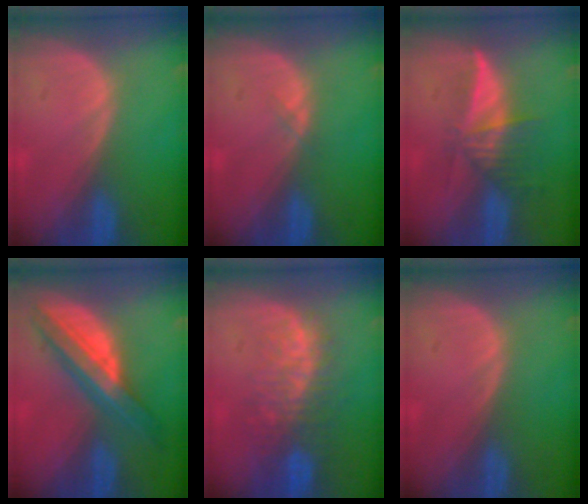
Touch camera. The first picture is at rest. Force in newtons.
{"total": 0.6, "press": 0.5, "slide": 0.2}
{"total": 6.1, "press": 5.5, "slide": 2.5}
{"total": 8.1, "press": 8.0, "slide": 0.5}
{"total": 9.5, "press": 8.2, "slide": 4.8}
{"total": 0.0}